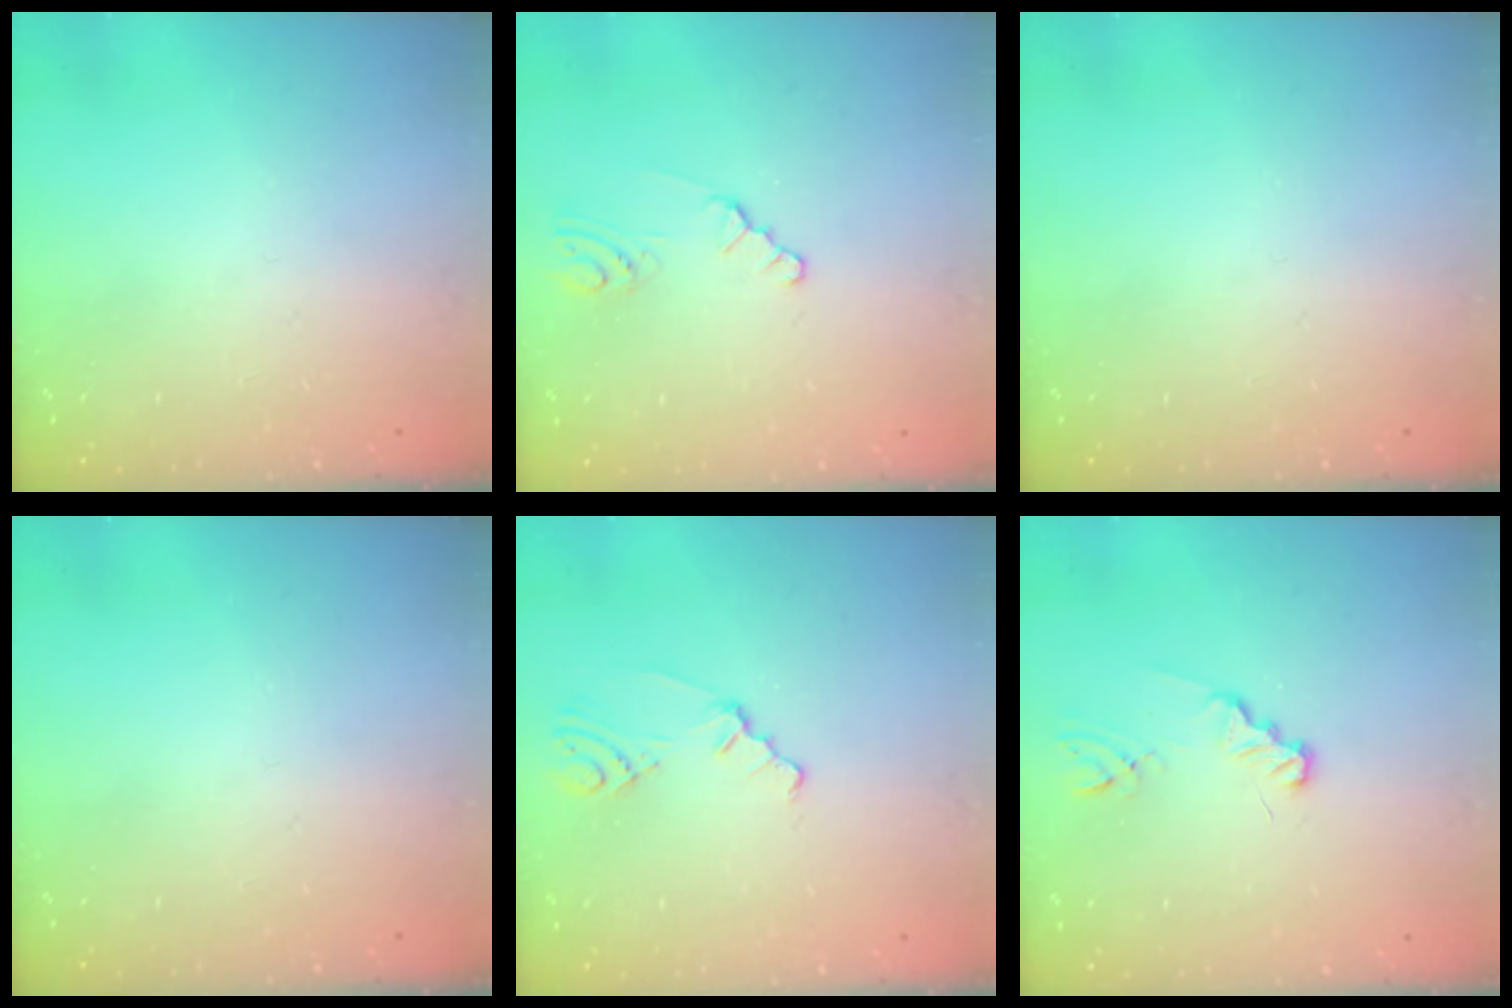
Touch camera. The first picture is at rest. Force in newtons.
{"total": 1.4, "press": 1.4, "slide": 0.2}
{"total": 0.0}
{"total": 0.0}
{"total": 1.8, "press": 1.7, "slide": 0.5}
{"total": 1.9, "press": 1.9, "slide": 0.2}